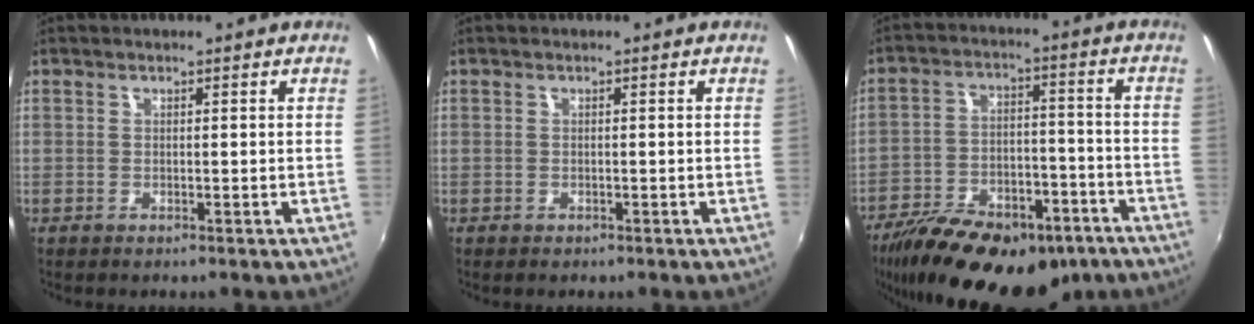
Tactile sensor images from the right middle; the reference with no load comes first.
{"total": 0.6, "force": [-0.4, 0.4, 0.1], "torque": [-0.003, -0.003, -0.007]}
{"total": 25.5, "force": [-17.9, 11.4, 14.1], "torque": [-0.269, -0.021, -0.256]}